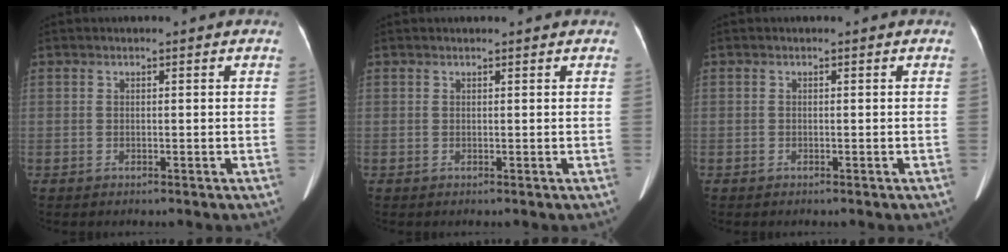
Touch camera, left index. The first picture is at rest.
{"total": 1.1, "force": [1.0, 0.1, 0.2], "torque": [-0.009, 0.009, 0.013]}
{"total": 0.6, "force": [-0.3, 0.4, -0.1], "torque": [0.005, 0.005, -0.009]}